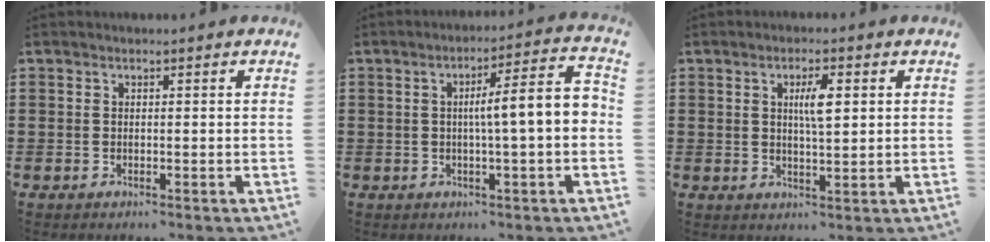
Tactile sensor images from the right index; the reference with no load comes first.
{"total": 7.8, "force": [0.0, 0.9, 7.8], "torque": [-0.124, -0.007, -0.008]}
{"total": 4.4, "force": [1.1, 1.1, 4.2], "torque": [-0.076, 0.004, 0.013]}